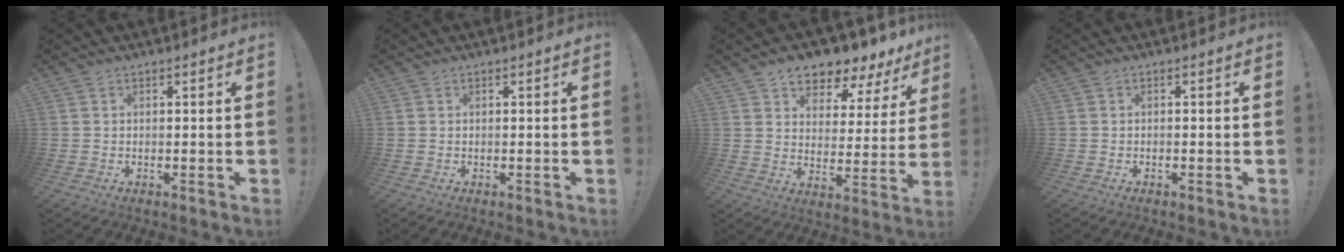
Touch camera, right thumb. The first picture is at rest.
{"total": 0.0}
{"total": 7.1, "force": [6.1, 3.2, 1.4], "torque": [-0.018, -0.064, 0.110]}
{"total": 0.7, "force": [-0.5, -0.3, 0.3], "torque": [-0.007, -0.002, -0.009]}